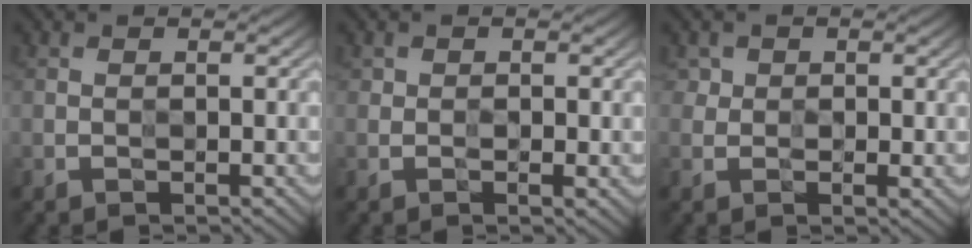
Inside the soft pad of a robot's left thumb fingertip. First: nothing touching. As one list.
[{"total": 1.8, "force": [0.4, 1.3, 1.2], "torque": [-0.011, -0.006, 0.005]}, {"total": 2.4, "force": [1.0, 2.0, 0.9], "torque": [-0.019, -0.003, 0.017]}]